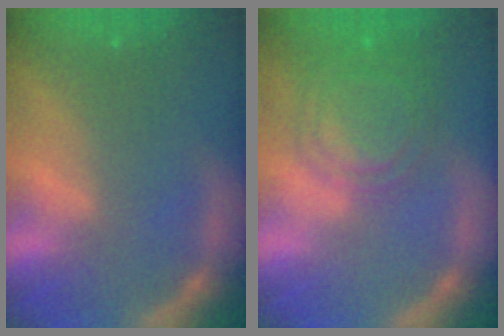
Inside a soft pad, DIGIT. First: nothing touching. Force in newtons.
{"total": 7.6}